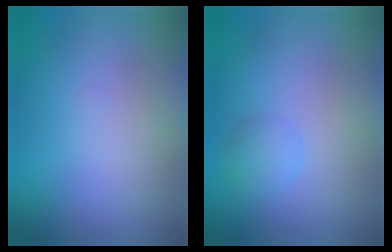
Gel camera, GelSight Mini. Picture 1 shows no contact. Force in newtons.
{"total": 1.6, "press": 1.5, "slide": 0.1}